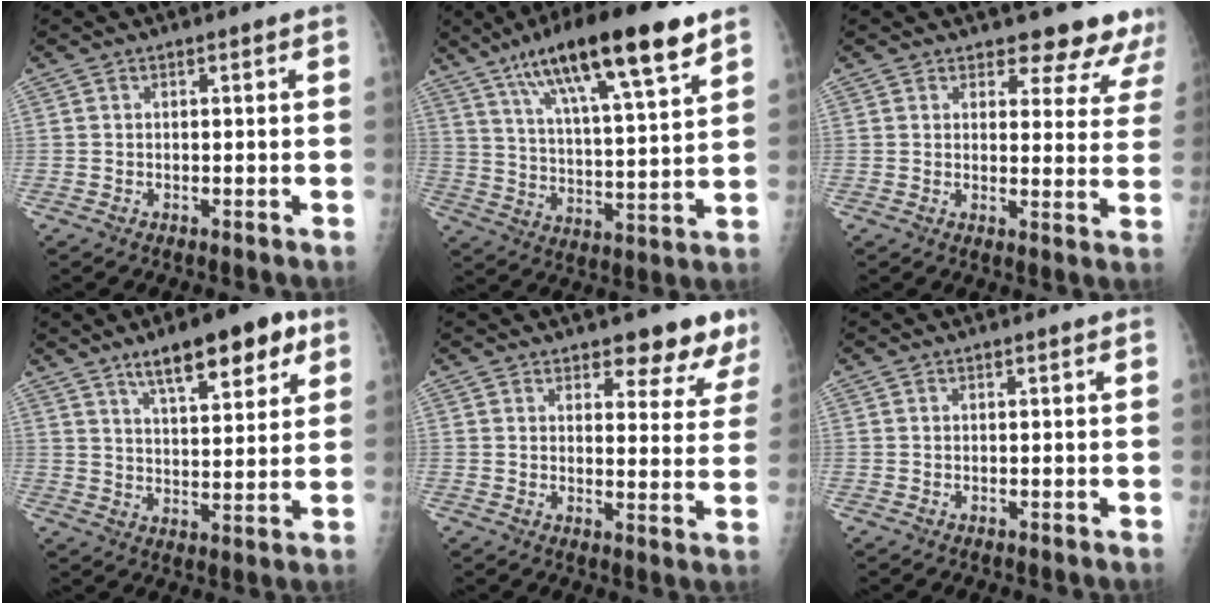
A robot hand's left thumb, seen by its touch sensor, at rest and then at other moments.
{"total": 20.6, "force": [12.5, 4.2, 15.8], "torque": [-0.251, -0.033, 0.211]}
{"total": 9.9, "force": [9.1, 3.5, 1.4], "torque": [0.029, -0.060, 0.081]}
{"total": 13.3, "force": [7.9, 4.6, 9.7], "torque": [-0.116, -0.029, 0.121]}
{"total": 9.4, "force": [7.7, 3.5, 4.2], "torque": [-0.012, -0.046, 0.080]}
{"total": 0.0}